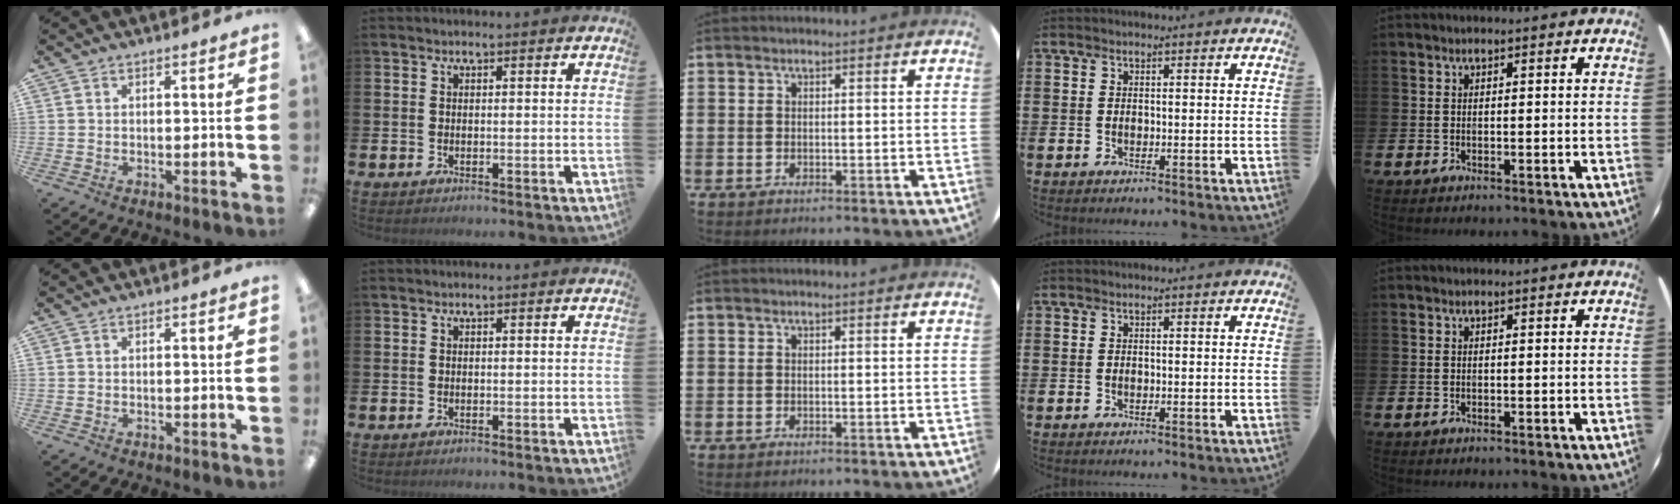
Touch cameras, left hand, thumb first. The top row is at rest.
{}